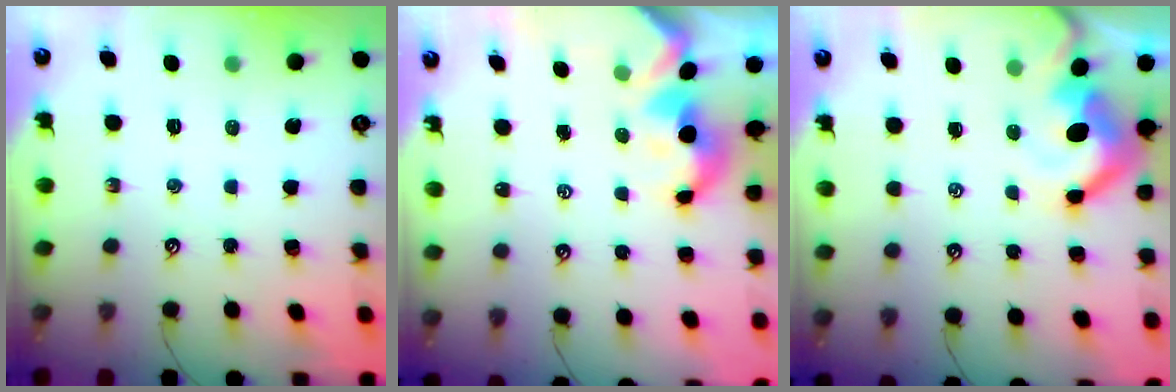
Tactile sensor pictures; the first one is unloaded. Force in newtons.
{"total": 2.0, "press": 2.0, "slide": 0.2}
{"total": 5.6, "press": 5.5, "slide": 1.2}